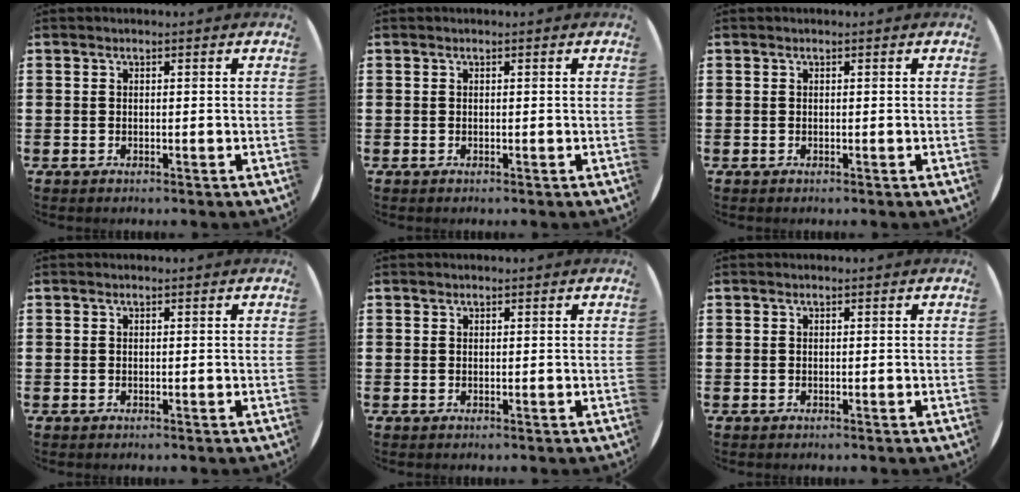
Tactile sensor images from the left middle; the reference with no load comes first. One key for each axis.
{"total": 0.0}
{"total": 0.0}
{"total": 0.0}
{"total": 0.0}
{"total": 0.0}